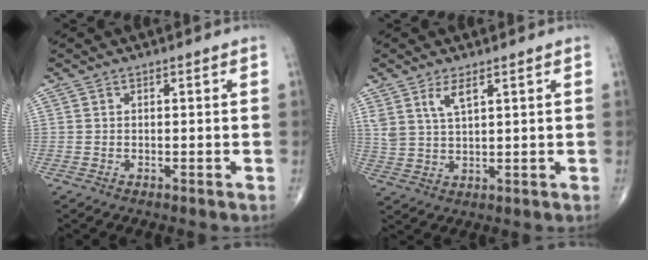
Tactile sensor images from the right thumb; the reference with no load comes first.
{"total": 4.6, "force": [2.7, 1.6, 3.4], "torque": [-0.069, -0.012, 0.059]}